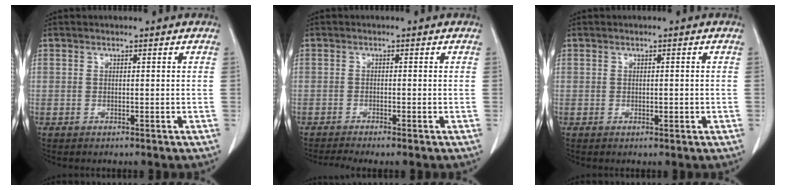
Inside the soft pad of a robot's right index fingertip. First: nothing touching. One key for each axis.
{"total": 3.4, "fx": -2.8, "fy": -0.2, "fz": 2.0, "tx": -0.031, "ty": -0.006, "tz": -0.048}
{"total": 0.8, "fx": -0.1, "fy": 0.5, "fz": 0.7, "tx": -0.006, "ty": 0.001, "tz": 0.003}